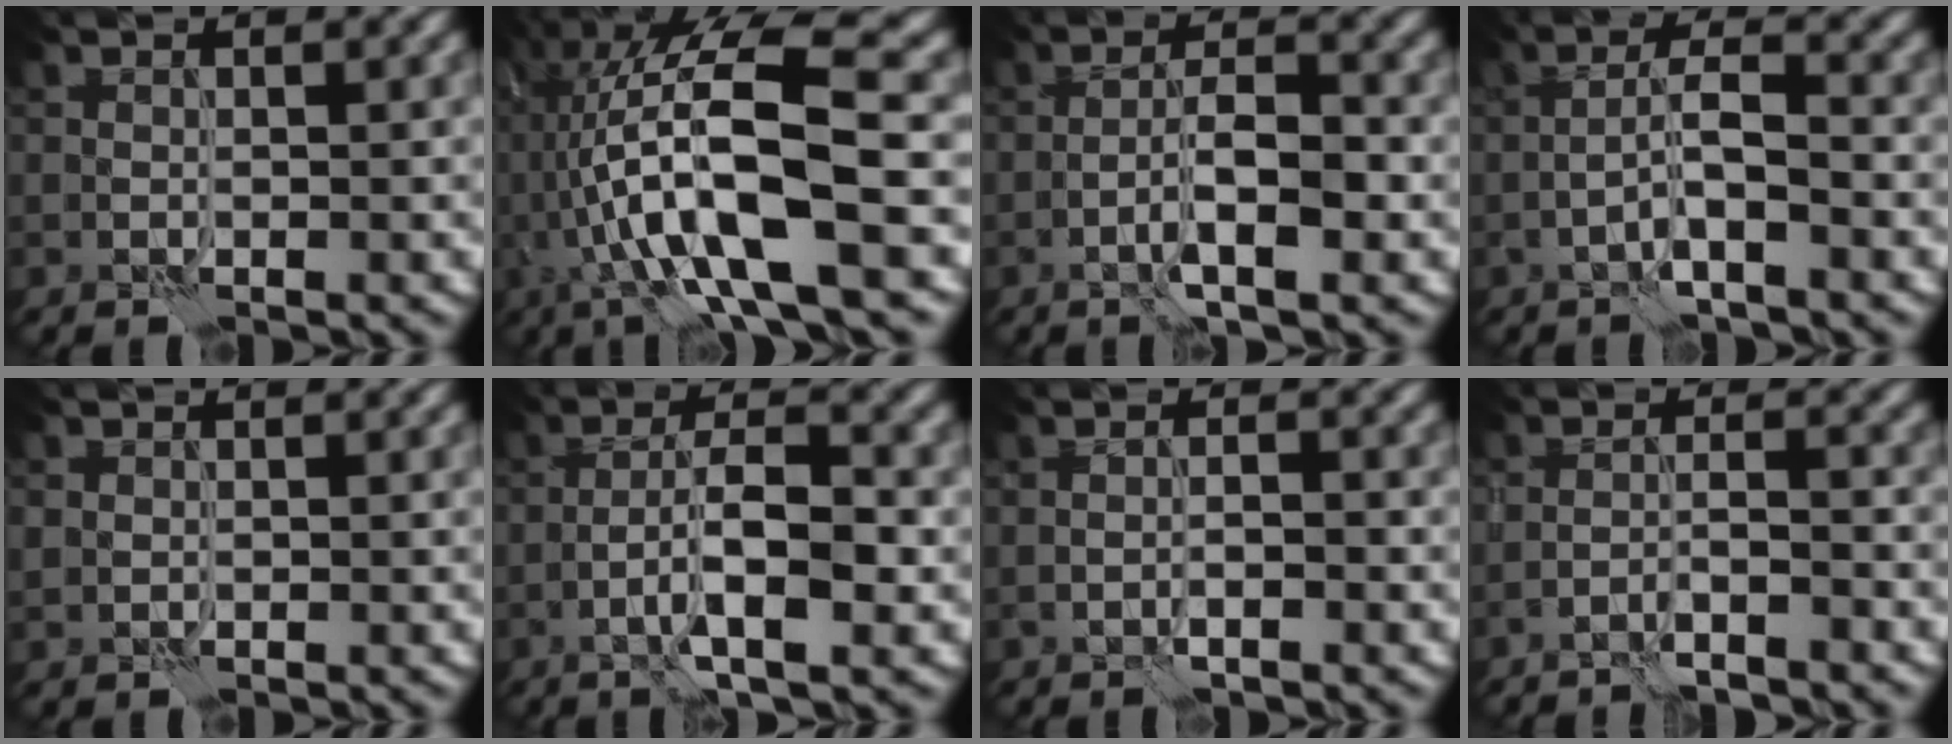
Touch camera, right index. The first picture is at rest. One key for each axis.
{"total": 16.7, "fx": -1.0, "fy": 4.8, "fz": 15.9, "tx": -0.281, "ty": 0.029, "tz": -0.003}
{"total": 4.5, "fx": -1.7, "fy": 1.0, "fz": 4.1, "tx": -0.073, "ty": 0.010, "tz": -0.035}
{"total": 3.6, "fx": -1.5, "fy": 0.5, "fz": 3.2, "tx": -0.061, "ty": 0.014, "tz": -0.036}
{"total": 0.9, "fx": 0.2, "fy": 0.8, "fz": 0.1, "tx": -0.001, "ty": 0.000, "tz": 0.004}
{"total": 5.8, "fx": -1.9, "fy": 1.4, "fz": 5.3, "tx": -0.098, "ty": 0.012, "tz": -0.036}
{"total": 1.5, "fx": -0.7, "fy": 0.3, "fz": 1.3, "tx": -0.013, "ty": 0.005, "tz": -0.019}
{"total": 2.5, "fx": -1.9, "fy": 0.2, "fz": 1.7, "tx": -0.028, "ty": 0.009, "tz": -0.043}